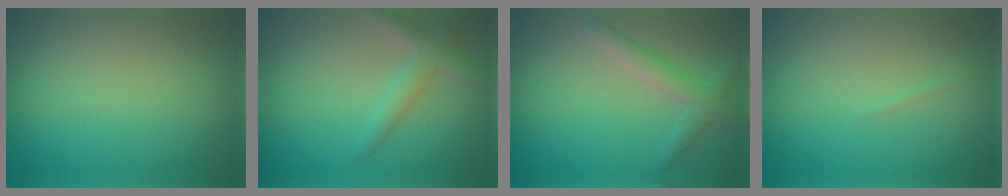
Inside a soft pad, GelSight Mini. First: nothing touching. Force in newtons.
{"total": 2.8, "press": 2.8, "slide": 0.1}
{"total": 2.4, "press": 2.4, "slide": 0.2}
{"total": 0.8, "press": 0.8, "slide": 0.2}